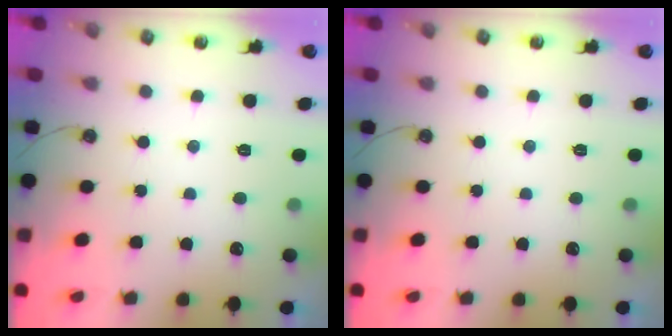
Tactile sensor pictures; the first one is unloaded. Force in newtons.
{"total": 0.0}